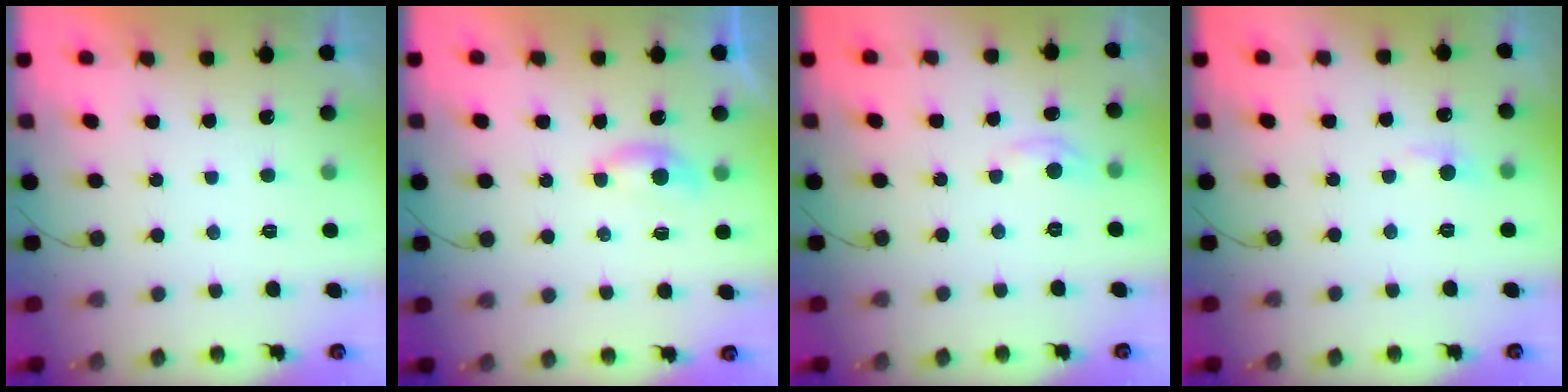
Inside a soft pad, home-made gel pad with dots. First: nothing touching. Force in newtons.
{"total": 3.9, "press": 3.9, "slide": 0.6}
{"total": 4.3, "press": 4.3, "slide": 0.6}
{"total": 6.3, "press": 6.3, "slide": 0.9}